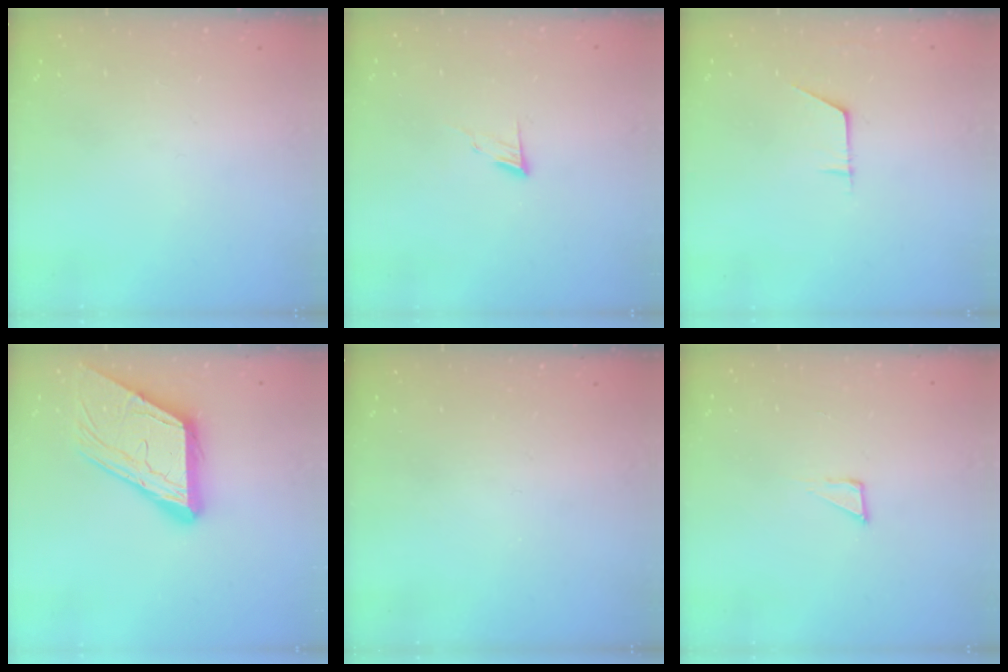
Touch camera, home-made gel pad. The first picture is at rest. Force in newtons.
{"total": 6.0, "press": 5.9, "slide": 0.6}
{"total": 4.8, "press": 4.7, "slide": 0.4}
{"total": 13.5, "press": 13.4, "slide": 1.6}
{"total": 0.0}
{"total": 2.3, "press": 2.3, "slide": 0.1}